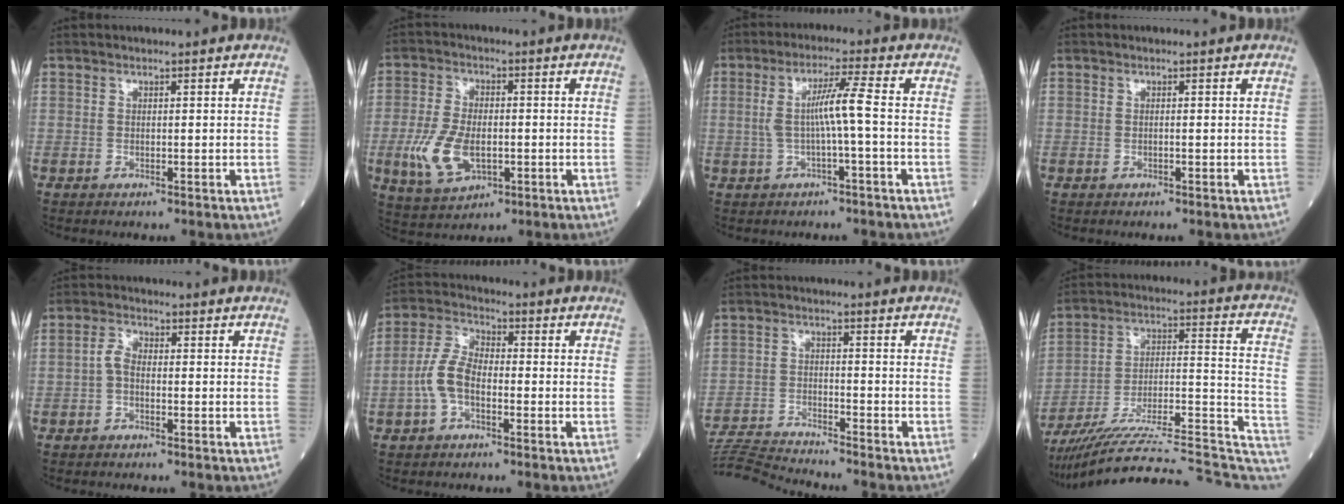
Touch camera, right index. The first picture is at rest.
{"total": 9.4, "force": [-2.2, 4.9, 7.7], "torque": [-0.175, -0.002, -0.034]}
{"total": 5.8, "force": [-0.3, -0.5, 5.7], "torque": [-0.113, 0.014, -0.004]}
{"total": 0.0}
{"total": 2.5, "force": [-0.5, 1.3, 2.1], "torque": [-0.041, 0.006, -0.013]}
{"total": 6.4, "force": [-1.8, 3.3, 5.2], "torque": [-0.121, 0.014, -0.041]}
{"total": 8.1, "force": [-8.0, -1.5, 0.2], "torque": [-0.008, -0.009, -0.150]}
{"total": 26.8, "force": [-23.8, 1.7, 12.2], "torque": [-0.137, 0.013, -0.352]}